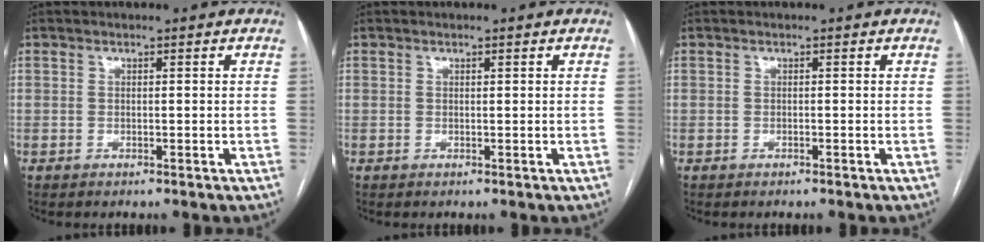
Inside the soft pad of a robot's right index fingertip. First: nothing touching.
{"total": 0.0}
{"total": 0.0}